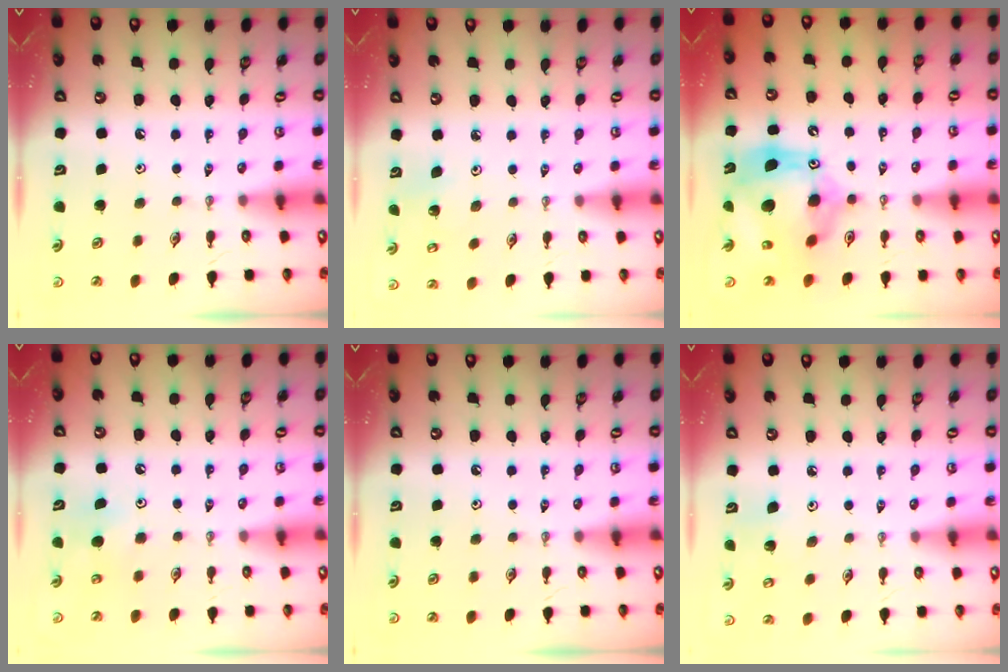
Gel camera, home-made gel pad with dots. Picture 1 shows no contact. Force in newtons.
{"total": 2.7, "press": 2.7, "slide": 0.2}
{"total": 18.2, "press": 18.1, "slide": 1.6}
{"total": 4.8, "press": 4.8, "slide": 0.5}
{"total": 0.0}
{"total": 5.8, "press": 5.8, "slide": 0.9}